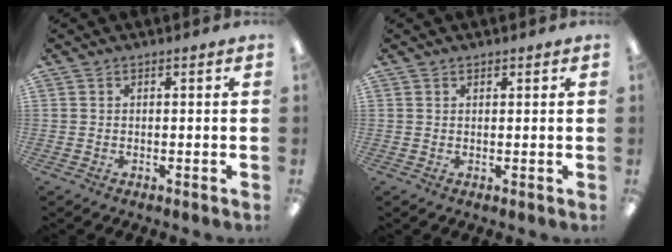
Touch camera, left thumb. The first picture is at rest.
{"total": 1.2, "force": [1.0, 0.7, 0.2], "torque": [-0.004, 0.001, 0.018]}